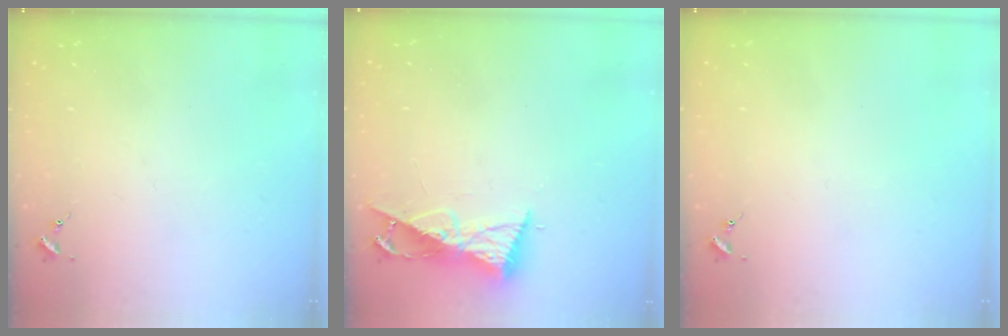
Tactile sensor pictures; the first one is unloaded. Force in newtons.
{"total": 8.9, "press": 8.9, "slide": 0.5}
{"total": 0.0}